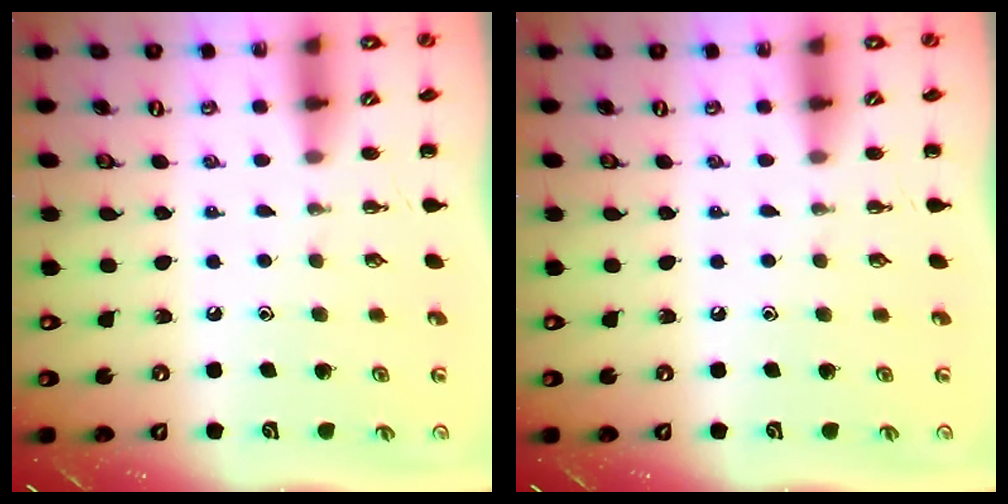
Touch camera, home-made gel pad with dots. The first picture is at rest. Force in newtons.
{"total": 0.0}